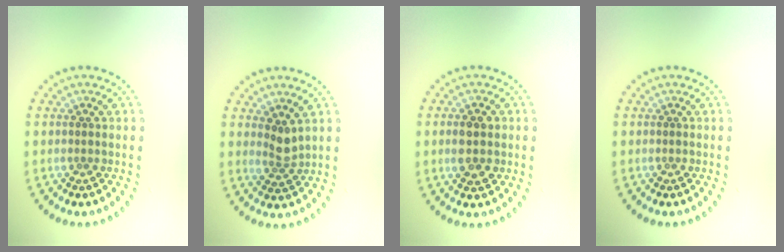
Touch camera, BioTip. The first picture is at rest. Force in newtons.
{"total": 1.9, "press": 1.4, "slide": 1.3}
{"total": 3.0, "press": 3.0, "slide": 0.0}
{"total": 0.0}